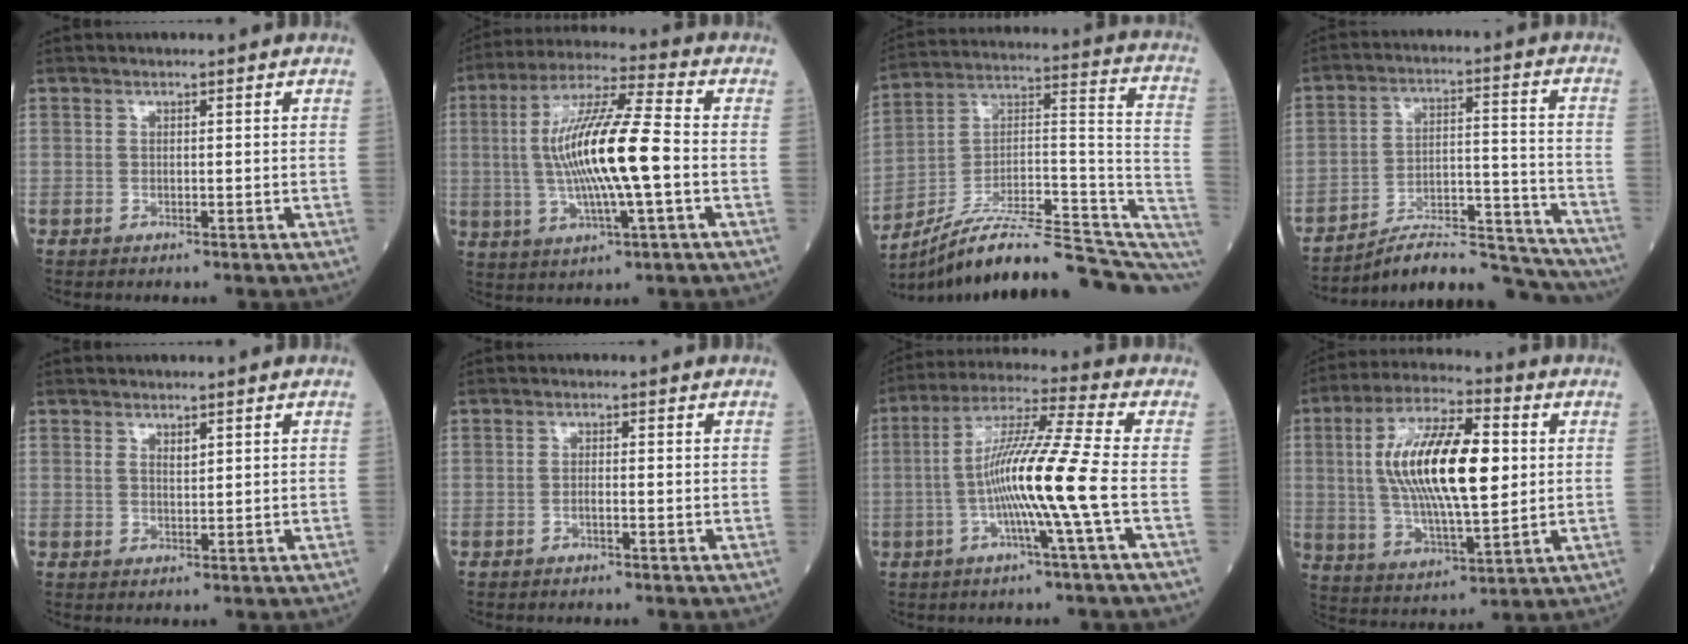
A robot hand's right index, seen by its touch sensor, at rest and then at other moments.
{"total": 15.2, "force": [-1.0, 1.5, 15.1], "torque": [-0.293, 0.005, -0.020]}
{"total": 22.0, "force": [-17.5, 3.6, 12.8], "torque": [-0.144, 0.054, -0.267]}
{"total": 17.8, "force": [-17.2, 1.9, 4.2], "torque": [-0.047, 0.040, -0.255]}
{"total": 1.4, "force": [0.9, 0.5, 1.0], "torque": [-0.019, -0.002, 0.019]}
{"total": 1.0, "force": [-0.4, 0.1, 0.9], "torque": [-0.017, 0.002, -0.009]}
{"total": 12.5, "force": [-2.5, -1.7, 12.2], "torque": [-0.229, 0.002, -0.055]}
{"total": 17.8, "force": [2.4, 5.1, 16.8], "torque": [-0.321, 0.013, 0.043]}